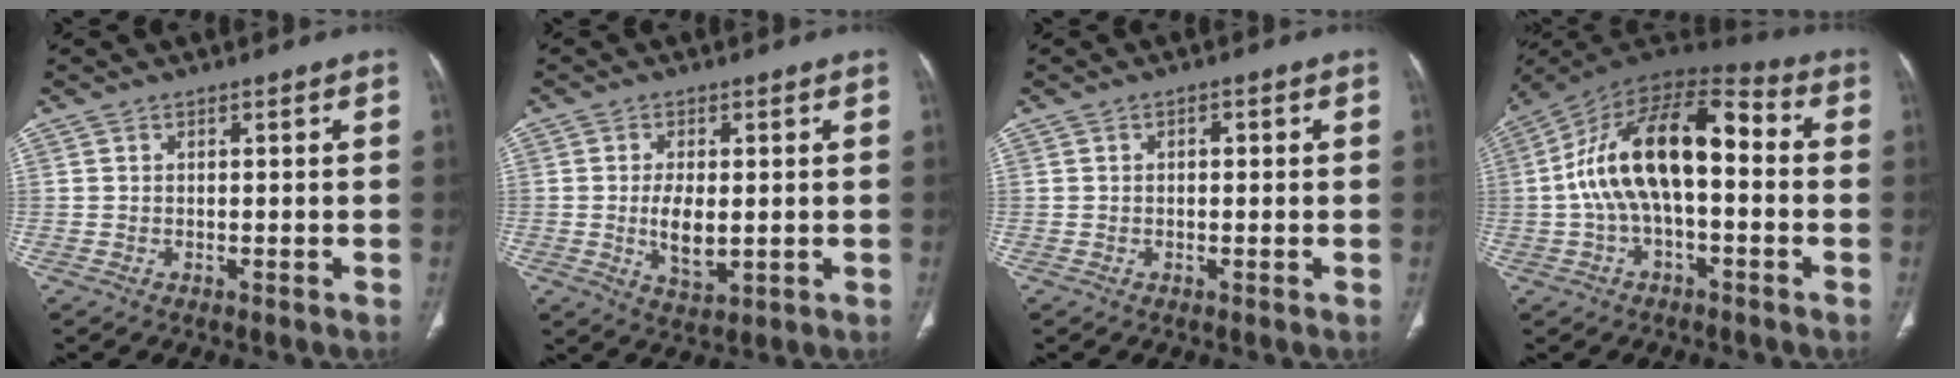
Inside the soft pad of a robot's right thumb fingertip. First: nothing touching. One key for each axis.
{"total": 6.2, "fx": -0.4, "fy": 3.0, "fz": 5.4, "tx": -0.098, "ty": -0.013, "tz": 0.000}
{"total": 1.0, "fx": 0.1, "fy": 0.7, "fz": 0.8, "tx": -0.008, "ty": 0.006, "tz": -0.001}
{"total": 18.4, "fx": -0.1, "fy": 9.0, "fz": 16.0, "tx": -0.281, "ty": 0.052, "tz": -0.010}